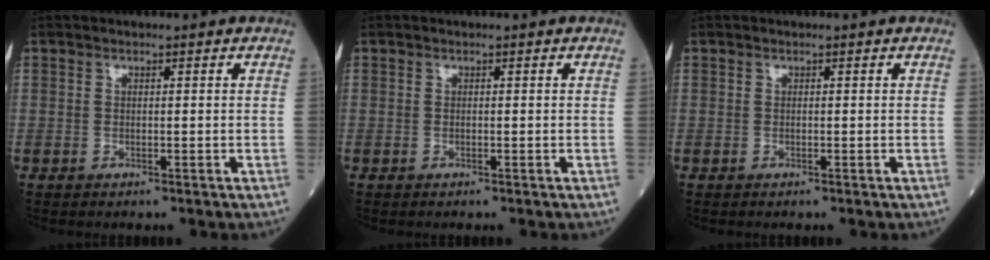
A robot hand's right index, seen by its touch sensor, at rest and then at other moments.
{"total": 0.0}
{"total": 0.0}